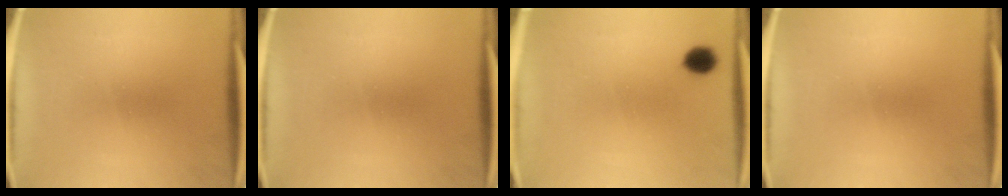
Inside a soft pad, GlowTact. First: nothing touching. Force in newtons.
{"total": 0.0}
{"total": 4.2}
{"total": 0.0}